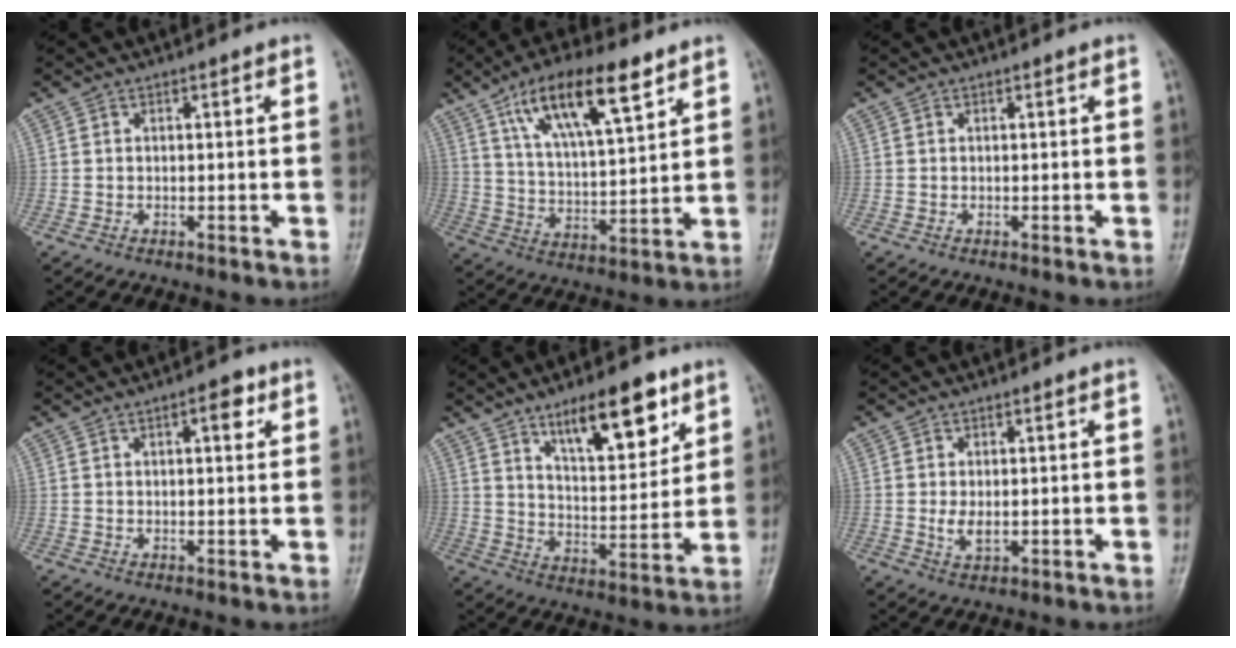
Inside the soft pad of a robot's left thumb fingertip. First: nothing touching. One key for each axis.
{"total": 16.1, "fx": 9.0, "fy": 5.2, "fz": 12.3, "tx": -0.193, "ty": -0.029, "tz": 0.162}
{"total": 0.0}
{"total": 3.6, "fx": 1.5, "fy": 1.4, "fz": 2.9, "tx": -0.032, "ty": -0.001, "tz": 0.018}
{"total": 13.4, "fx": 7.6, "fy": 4.9, "fz": 9.8, "tx": -0.122, "ty": -0.041, "tz": 0.123}
{"total": 2.9, "fx": -0.1, "fy": 1.5, "fz": 2.5, "tx": -0.047, "ty": -0.006, "tz": 0.003}